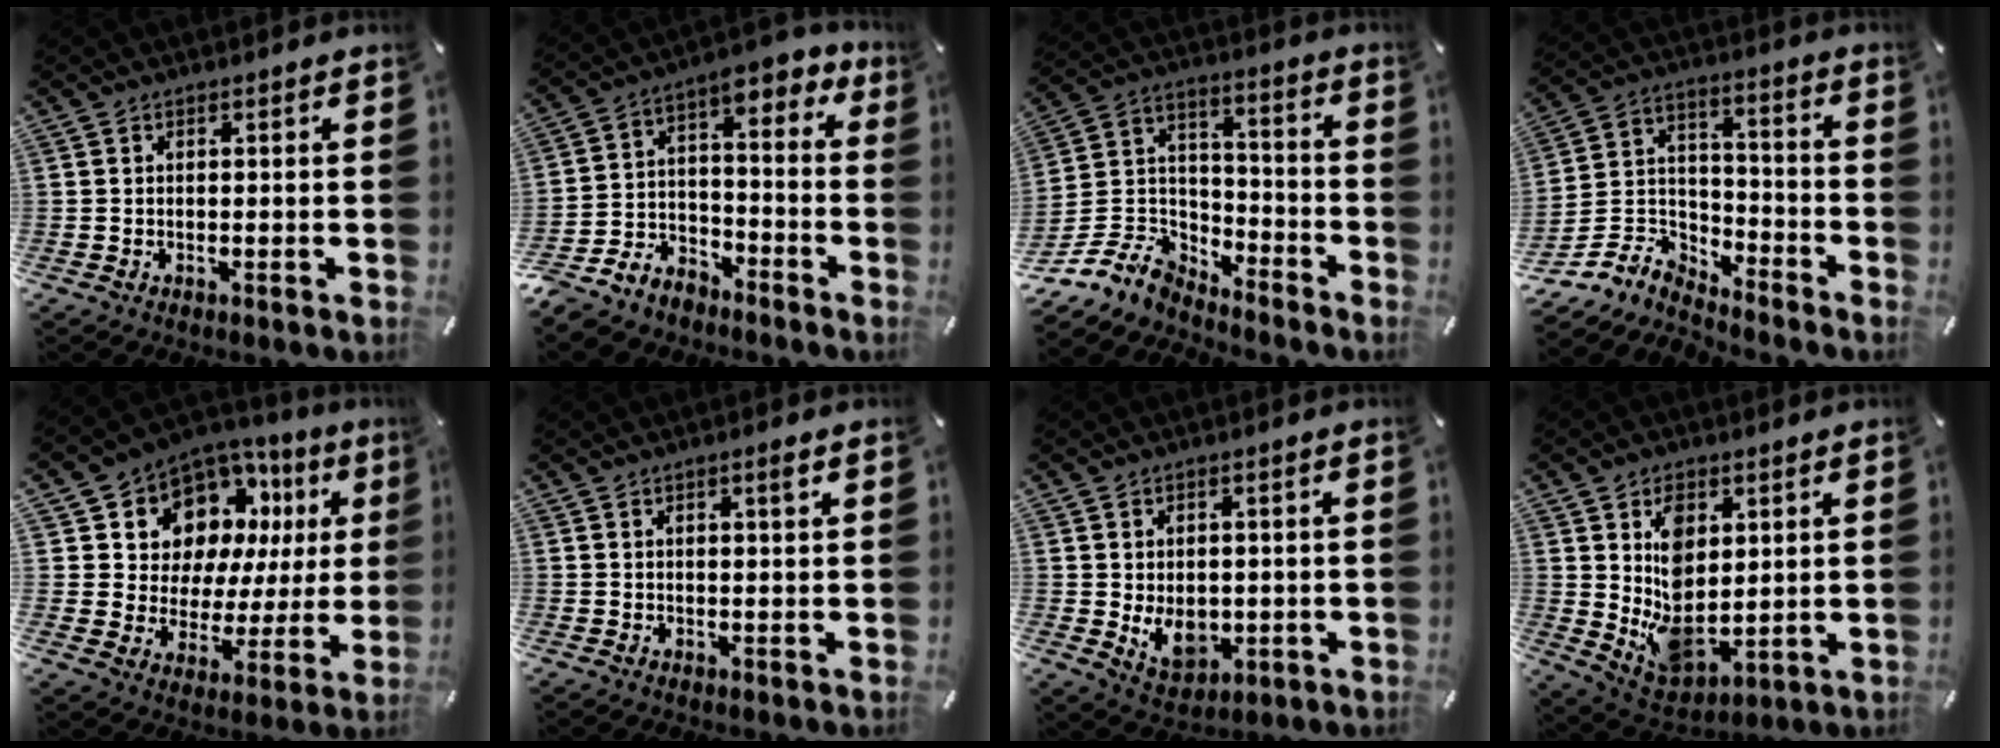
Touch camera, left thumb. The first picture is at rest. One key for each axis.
{"total": 8.6, "fx": -5.4, "fy": 6.4, "fz": 2.0, "tx": -0.055, "ty": 0.017, "tz": -0.102}
{"total": 11.0, "fx": -8.8, "fy": 6.0, "fz": 2.7, "tx": -0.061, "ty": 0.035, "tz": -0.166}
{"total": 9.4, "fx": -7.6, "fy": 5.3, "fz": 1.5, "tx": -0.033, "ty": 0.021, "tz": -0.144}
{"total": 11.2, "fx": 7.1, "fy": 8.1, "fz": 3.0, "tx": -0.051, "ty": -0.077, "tz": 0.127}
{"total": 1.7, "fx": 0.9, "fy": 0.2, "fz": 1.4, "tx": -0.029, "ty": 0.000, "tz": 0.015}
{"total": 7.4, "fx": -0.4, "fy": 6.0, "fz": 4.4, "tx": -0.065, "ty": -0.004, "tz": -0.005}
{"total": 11.2, "fx": 3.8, "fy": 8.0, "fz": 7.0, "tx": -0.134, "ty": -0.026, "tz": 0.076}